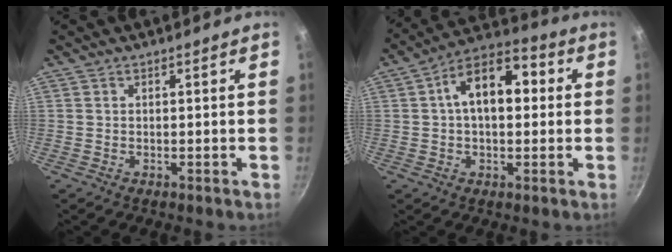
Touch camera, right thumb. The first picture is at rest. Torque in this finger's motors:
{"motor_torque": [0.68, 2.80, 1.54, -0.23, 0.07]}